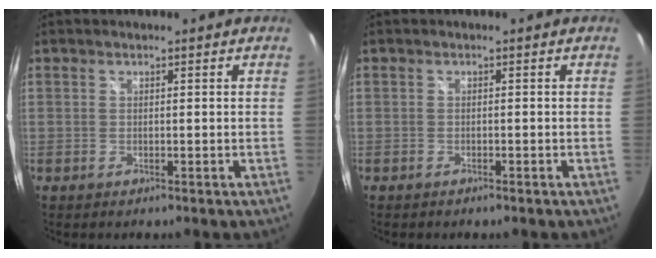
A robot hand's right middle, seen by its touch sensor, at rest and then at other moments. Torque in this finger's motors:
{"motor_torque": [-0.50, -0.16, -0.01, -0.01]}